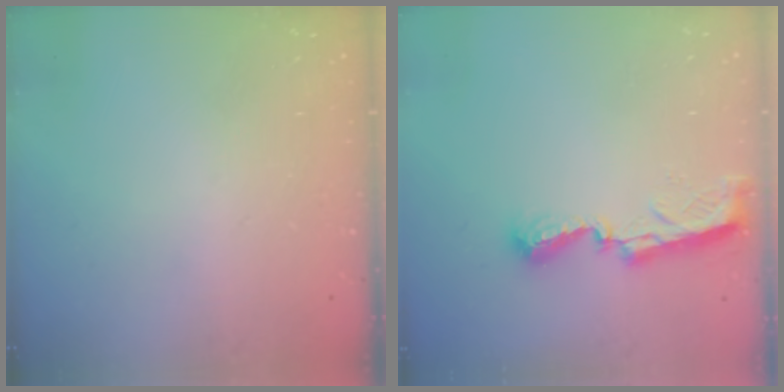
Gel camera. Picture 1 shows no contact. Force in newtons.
{"total": 8.6, "press": 8.6, "slide": 0.4}